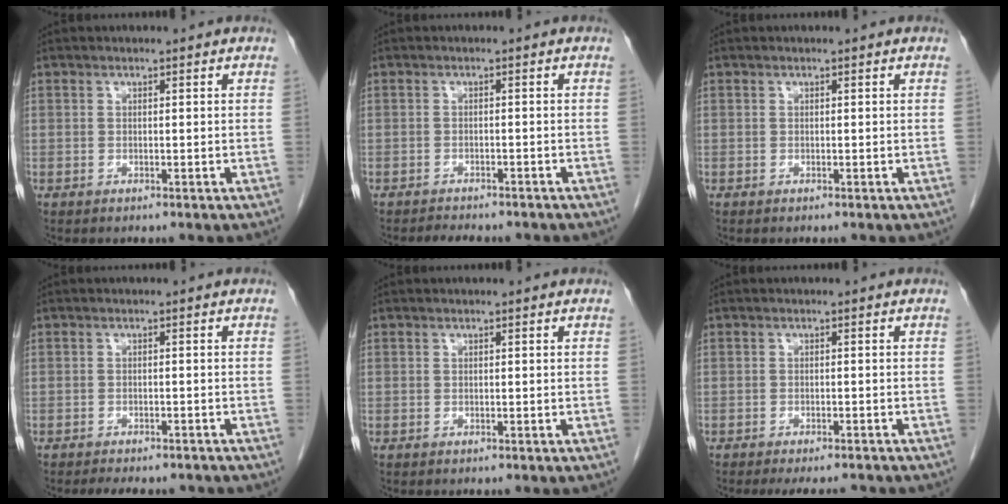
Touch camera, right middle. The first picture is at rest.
{"total": 5.7, "force": [-5.1, 1.5, 2.0], "torque": [-0.028, -0.001, -0.067]}
{"total": 0.0}
{"total": 7.4, "force": [-6.6, 2.3, 2.7], "torque": [-0.035, 0.000, -0.079]}
{"total": 0.0}
{"total": 6.4, "force": [-5.8, 1.2, 2.3], "torque": [-0.023, -0.011, -0.075]}